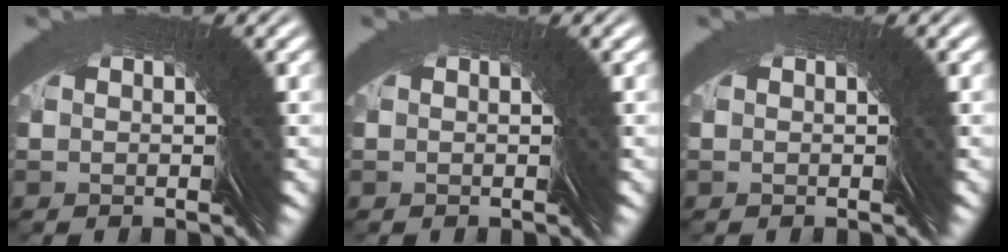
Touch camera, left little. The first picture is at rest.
{"total": 0.0}
{"total": 0.0}